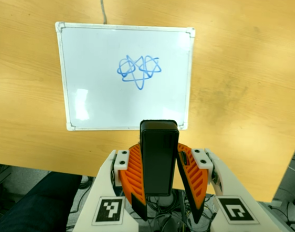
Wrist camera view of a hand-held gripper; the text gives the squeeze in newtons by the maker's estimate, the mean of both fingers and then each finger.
{"total": 5.4, "left": 5.0, "right": 5.9}